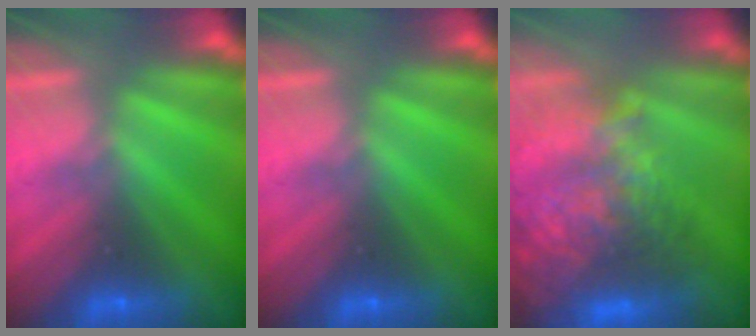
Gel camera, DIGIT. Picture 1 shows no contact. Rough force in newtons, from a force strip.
{"total": 0.0}
{"total": 11.6}